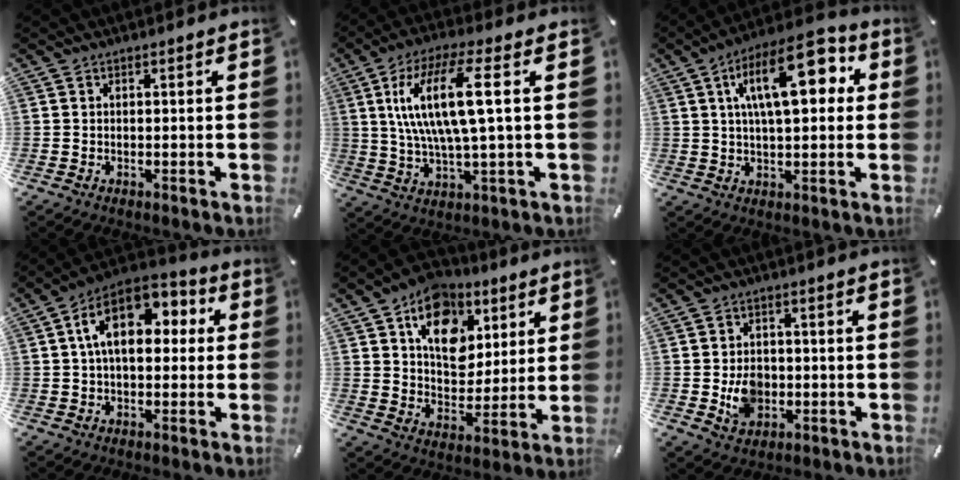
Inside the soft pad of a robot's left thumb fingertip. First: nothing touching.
{"total": 15.1, "force": [3.3, 3.7, 14.3], "torque": [-0.301, -0.004, 0.046]}
{"total": 17.3, "force": [5.6, 7.5, 14.5], "torque": [-0.234, -0.003, 0.088]}
{"total": 13.4, "force": [3.5, 8.1, 10.1], "torque": [-0.177, 0.000, 0.060]}
{"total": 14.1, "force": [6.4, 10.6, 6.6], "torque": [-0.089, -0.031, 0.116]}
{"total": 7.0, "force": [-1.0, 5.8, 3.7], "torque": [-0.062, -0.002, -0.020]}